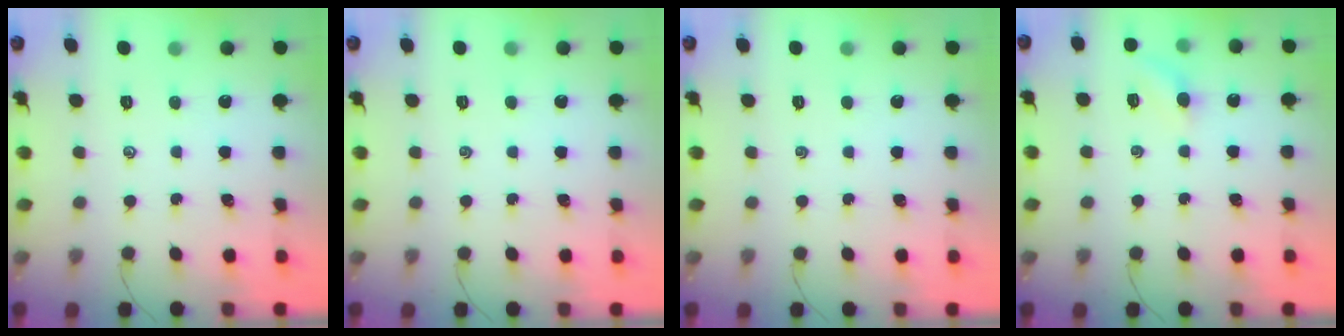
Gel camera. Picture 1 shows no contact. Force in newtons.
{"total": 0.0}
{"total": 0.0}
{"total": 5.7, "press": 5.5, "slide": 1.5}